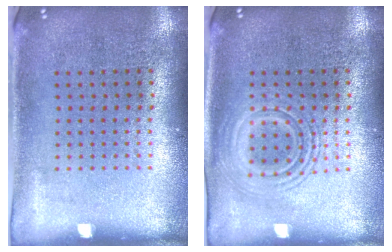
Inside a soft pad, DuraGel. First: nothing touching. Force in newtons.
{"total": 2.5, "press": 2.5, "slide": 0.4}